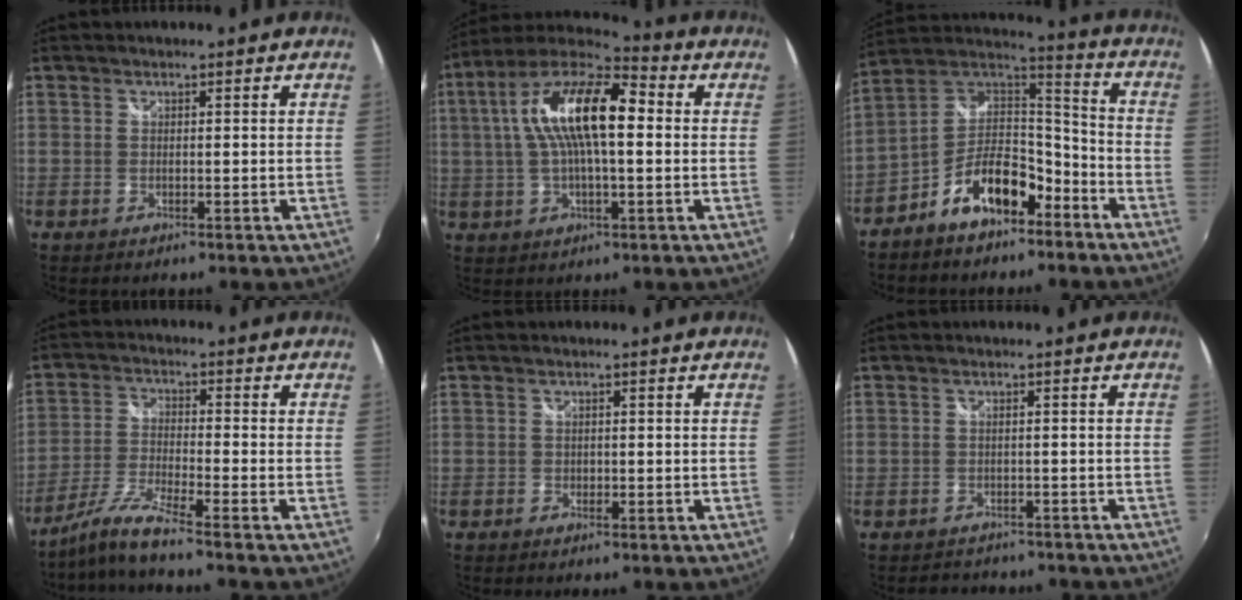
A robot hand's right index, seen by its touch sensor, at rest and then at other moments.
{"total": 17.3, "force": [2.6, 6.2, 15.9], "torque": [-0.291, 0.022, 0.031]}
{"total": 13.5, "force": [-7.3, 7.0, 9.0], "torque": [-0.178, 0.029, -0.118]}
{"total": 6.3, "force": [-5.4, -1.2, 3.1], "torque": [-0.068, -0.004, -0.109]}
{"total": 0.6, "force": [-0.4, 0.5, 0.1], "torque": [-0.002, -0.001, -0.006]}
{"total": 3.7, "force": [-3.0, 2.1, 0.2], "torque": [-0.001, 0.005, -0.043]}